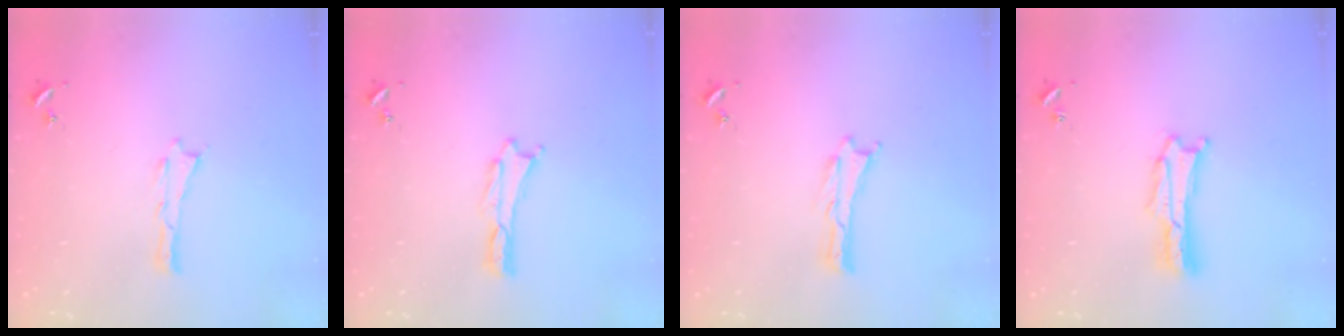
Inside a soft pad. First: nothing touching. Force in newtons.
{"total": 0.0}
{"total": 0.0}
{"total": 1.7, "press": 1.7, "slide": 0.3}